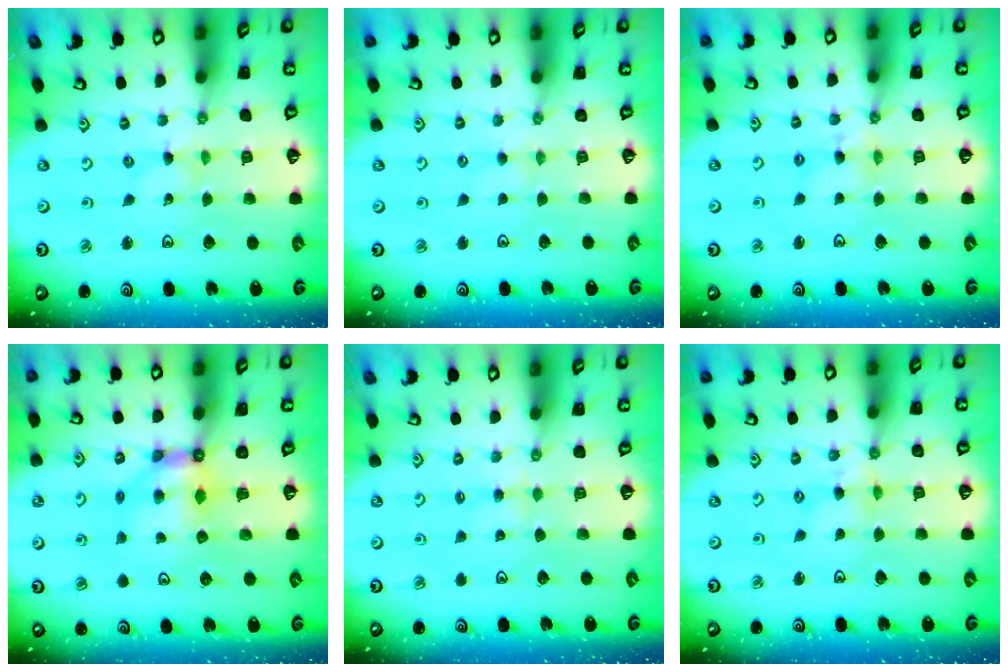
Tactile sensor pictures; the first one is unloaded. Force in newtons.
{"total": 1.8, "press": 1.7, "slide": 0.4}
{"total": 5.2, "press": 5.2, "slide": 0.4}
{"total": 5.8, "press": 5.8, "slide": 0.2}
{"total": 2.0, "press": 2.0, "slide": 0.3}
{"total": 3.0, "press": 3.0, "slide": 0.2}